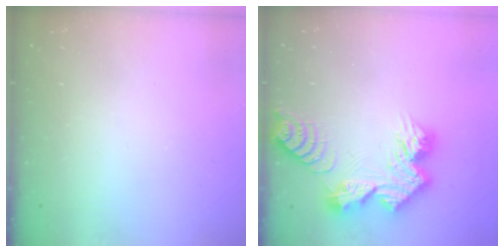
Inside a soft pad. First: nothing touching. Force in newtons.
{"total": 13.3, "press": 13.3, "slide": 1.3}